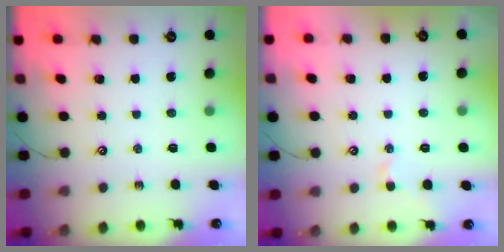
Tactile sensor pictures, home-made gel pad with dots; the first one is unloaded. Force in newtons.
{"total": 0.9, "press": 0.7, "slide": 0.6}